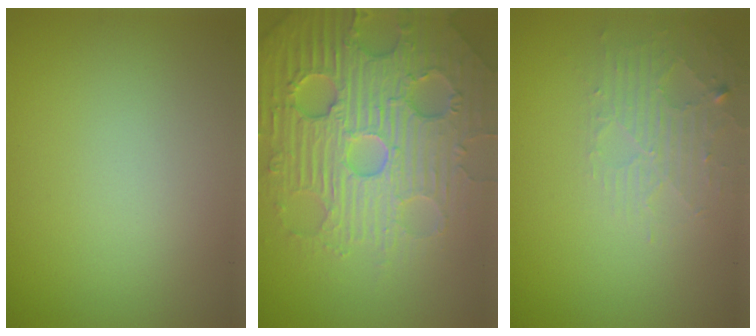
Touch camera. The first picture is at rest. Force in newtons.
{"total": 8.0, "press": 7.8, "slide": 1.7}
{"total": 2.6, "press": 2.6, "slide": 0.4}